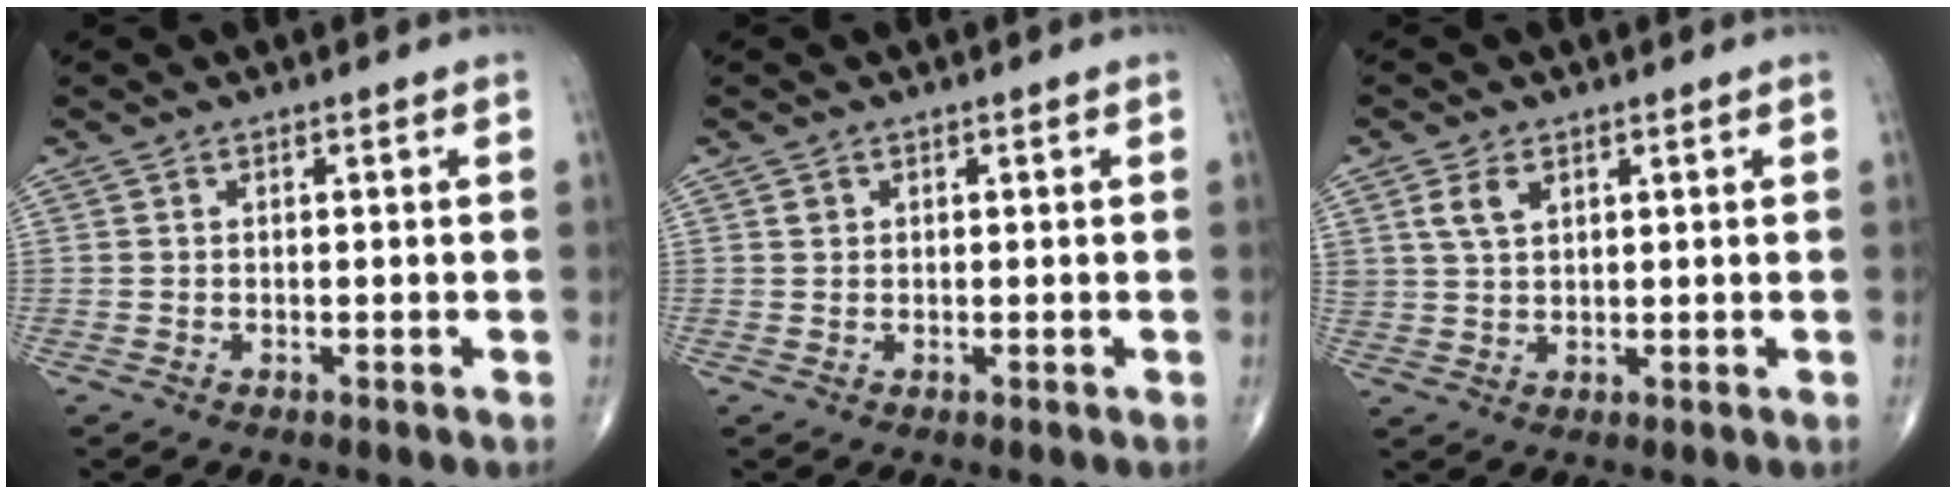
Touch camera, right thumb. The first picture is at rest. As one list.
[{"total": 0.9, "force": [0.4, 0.8, 0.3], "torque": [0.000, -0.001, 0.006]}, {"total": 4.0, "force": [1.9, 2.5, 2.5], "torque": [-0.043, -0.004, 0.041]}]